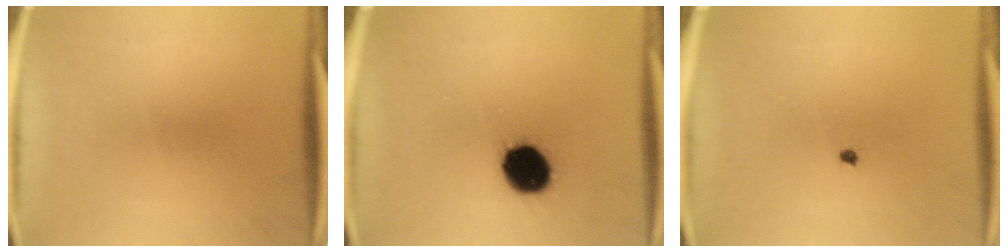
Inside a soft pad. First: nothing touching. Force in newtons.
{"total": 13.0}
{"total": 0.5}